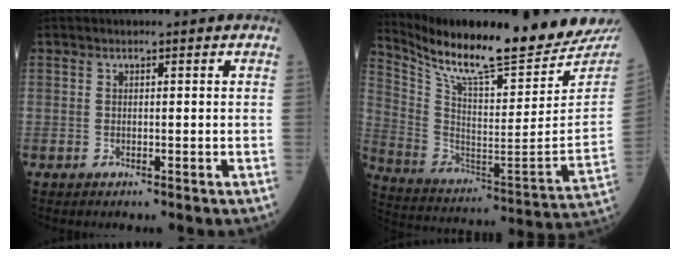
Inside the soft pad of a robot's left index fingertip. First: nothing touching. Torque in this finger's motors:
{"motor_torque": [0.26, -0.60, 0.37, 0.11]}